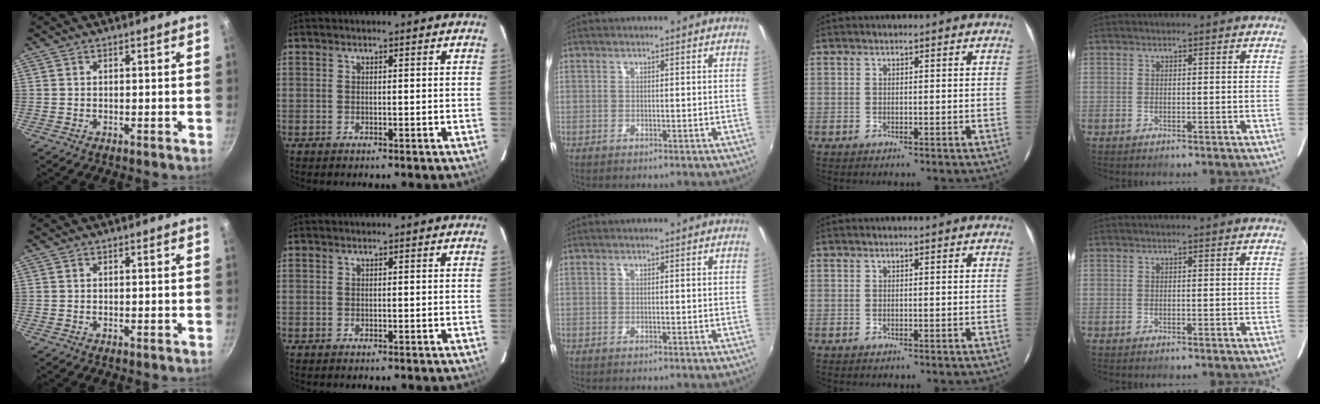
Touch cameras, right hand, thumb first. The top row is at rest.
{}